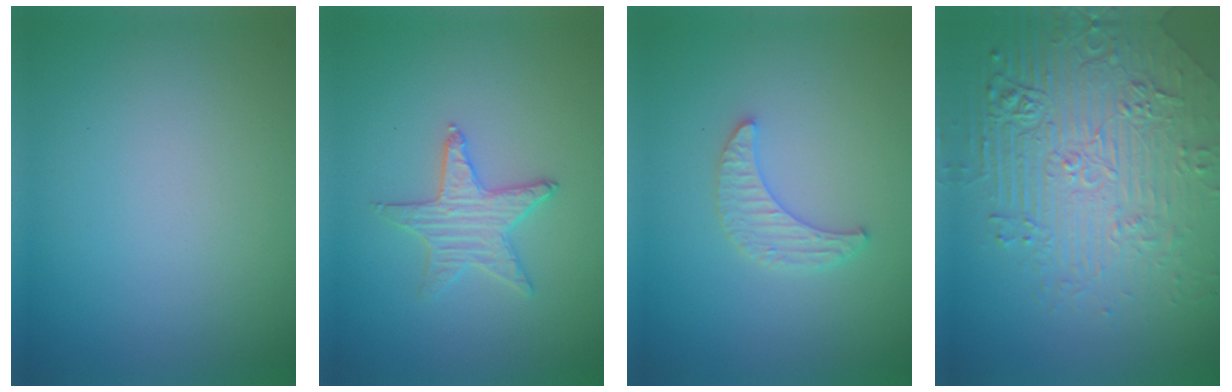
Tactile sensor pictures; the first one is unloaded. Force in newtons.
{"total": 1.9, "press": 1.9, "slide": 0.2}
{"total": 2.2, "press": 2.2, "slide": 0.5}
{"total": 8.8, "press": 6.0, "slide": 6.4}